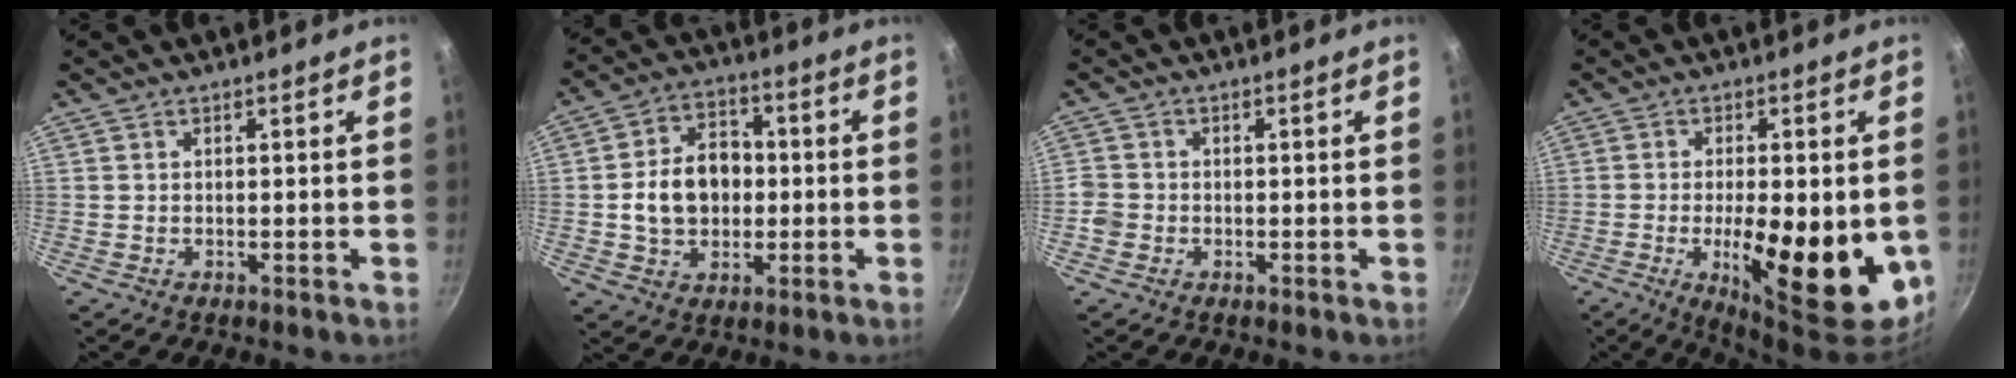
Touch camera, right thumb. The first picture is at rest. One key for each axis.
{"total": 11.9, "fx": -0.3, "fy": 9.1, "fz": 7.7, "tx": -0.099, "ty": 0.021, "tz": -0.009}
{"total": 2.8, "fx": -1.2, "fy": 2.4, "fz": 0.9, "tx": -0.011, "ty": 0.014, "tz": -0.024}
{"total": 17.8, "fx": -3.6, "fy": 6.2, "fz": 16.3, "tx": -0.222, "ty": -0.002, "tz": -0.041}